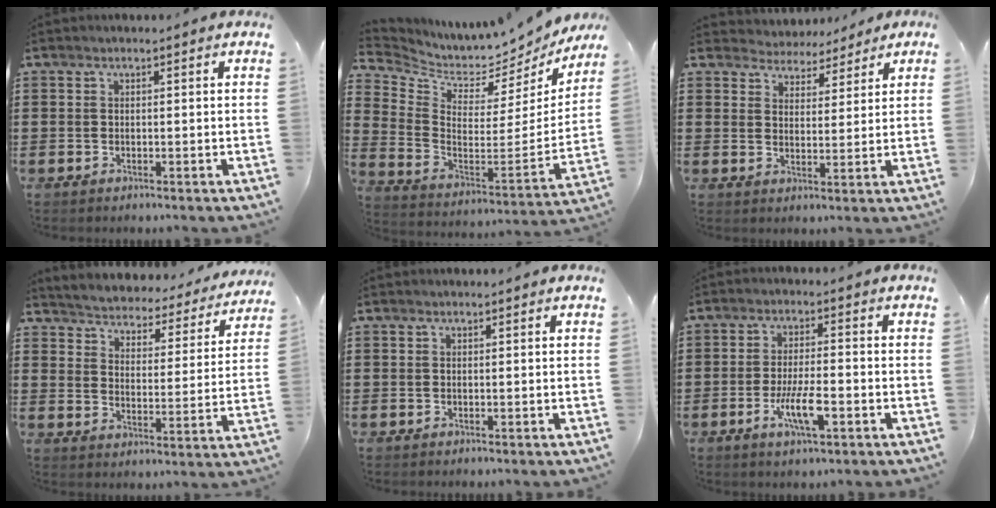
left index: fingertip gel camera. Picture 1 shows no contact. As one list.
[{"total": 4.4, "force": [3.9, 1.6, 1.0], "torque": [-0.052, -0.057, 0.059]}, {"total": 3.9, "force": [3.6, 1.5, -0.2], "torque": [-0.018, -0.013, 0.065]}, {"total": 3.0, "force": [3.0, -0.1, -0.2], "torque": [-0.019, -0.035, 0.041]}, {"total": 0.0}, {"total": 6.6, "force": [-2.6, 1.7, 5.9], "torque": [-0.113, -0.004, -0.046]}]